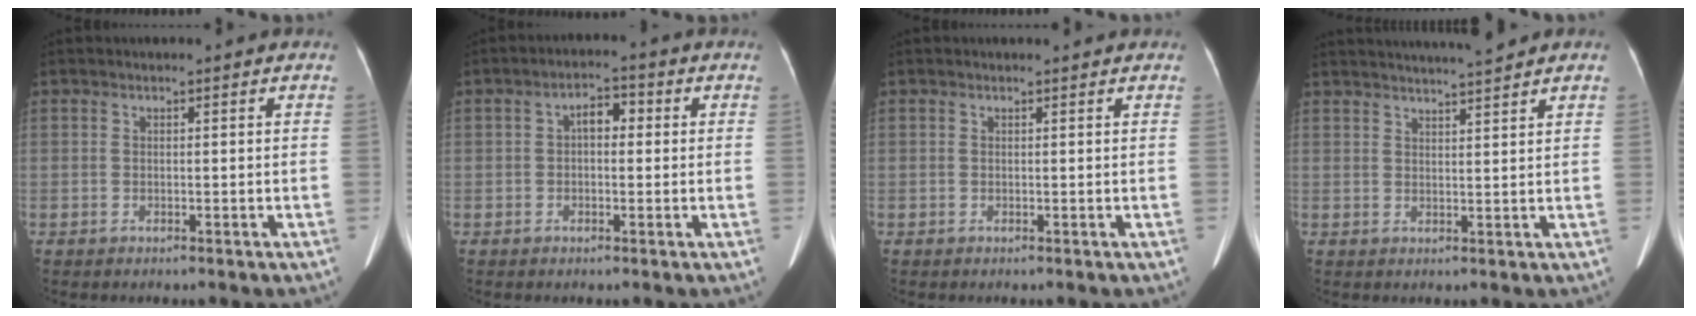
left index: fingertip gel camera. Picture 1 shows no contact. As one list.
[{"total": 3.5, "force": [0.3, 1.9, 2.9], "torque": [-0.045, 0.022, 0.003]}, {"total": 0.7, "force": [0.7, 0.0, 0.1], "torque": [-0.009, 0.004, 0.009]}, {"total": 7.6, "force": [7.0, -1.0, 2.8], "torque": [-0.044, 0.010, 0.098]}]